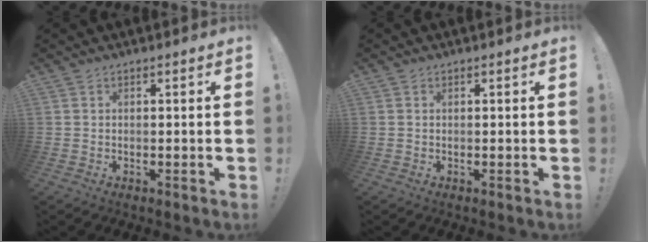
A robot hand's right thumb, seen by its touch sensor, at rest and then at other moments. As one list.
[{"total": 0.0}]